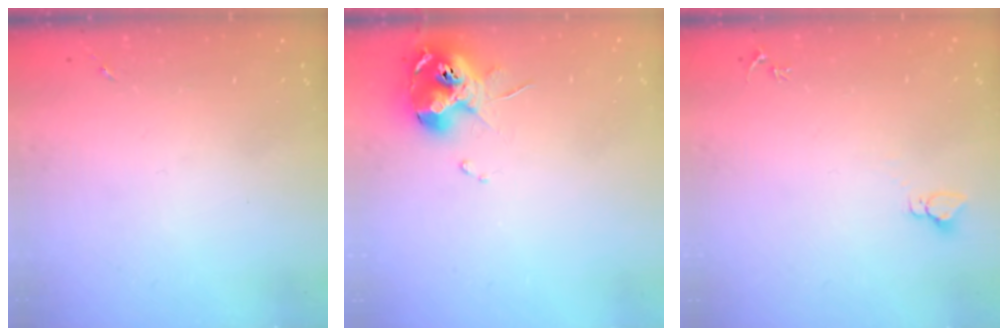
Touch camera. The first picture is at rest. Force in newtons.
{"total": 11.0, "press": 10.9, "slide": 1.3}
{"total": 2.8, "press": 2.8, "slide": 0.2}